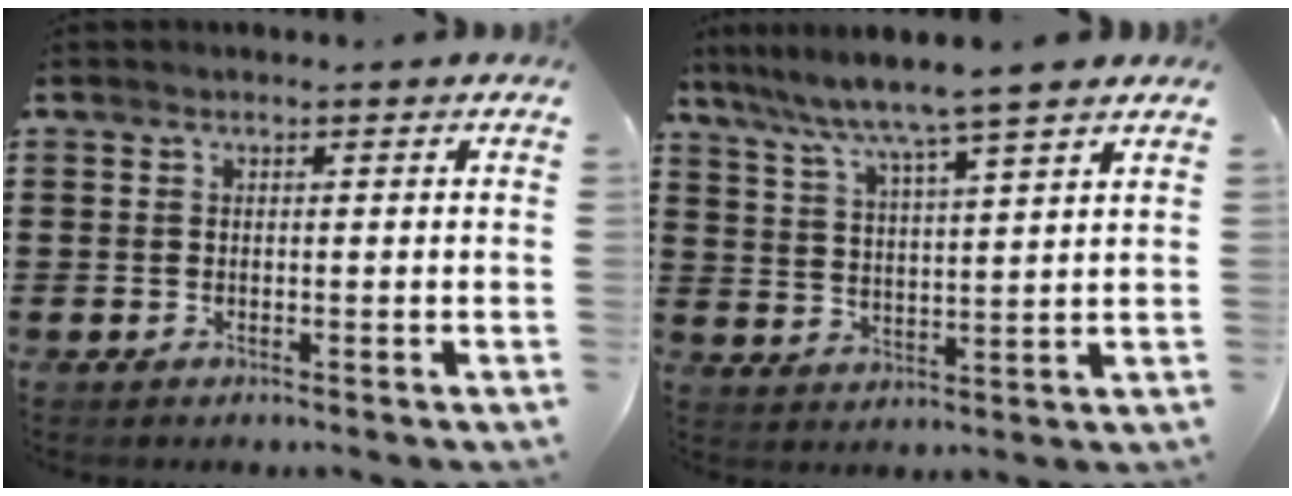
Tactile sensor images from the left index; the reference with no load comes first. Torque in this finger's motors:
{"motor_torque": [1.65, -0.49, 0.77, 0.21]}